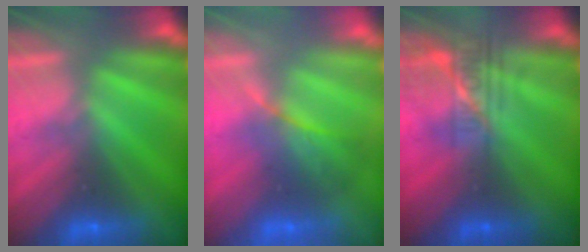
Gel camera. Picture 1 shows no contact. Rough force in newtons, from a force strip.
{"total": 2.3}
{"total": 2.3}